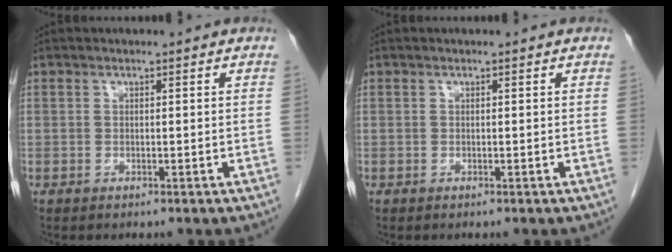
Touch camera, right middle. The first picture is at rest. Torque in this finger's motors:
{"motor_torque": [0.00, 0.00, 0.02, 0.00]}